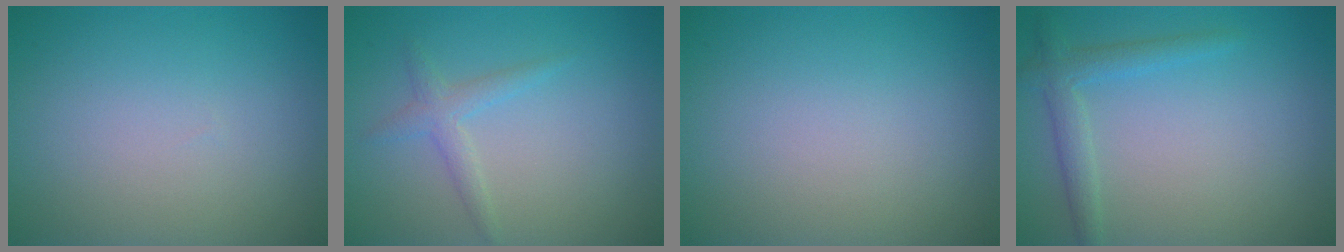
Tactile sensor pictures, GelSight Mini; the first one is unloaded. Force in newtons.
{"total": 1.7, "press": 1.7, "slide": 0.0}
{"total": 0.0}
{"total": 2.3, "press": 2.3, "slide": 0.1}